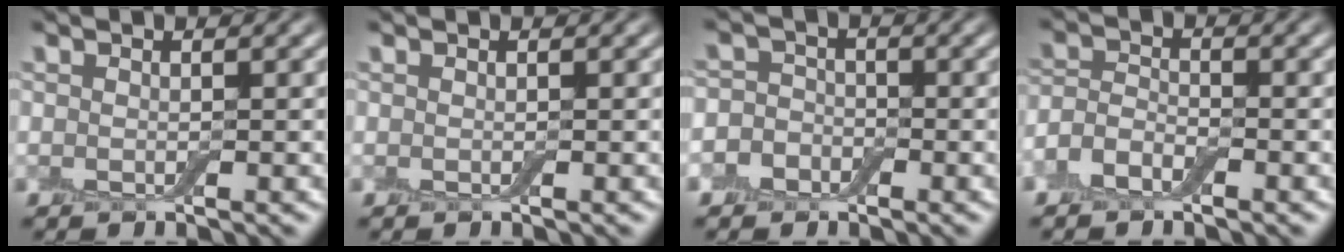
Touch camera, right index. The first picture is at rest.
{"total": 0.0}
{"total": 2.9, "force": [-1.4, 2.4, 0.7], "torque": [0.009, 0.010, -0.041]}
{"total": 2.7, "force": [-1.8, 1.4, 1.6], "torque": [-0.034, 0.004, -0.043]}